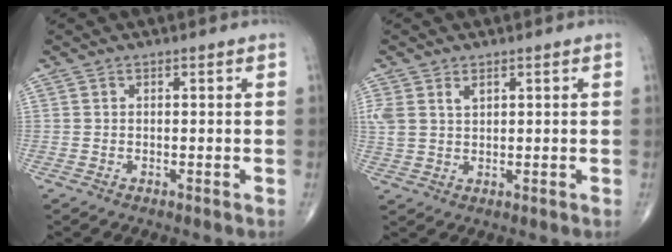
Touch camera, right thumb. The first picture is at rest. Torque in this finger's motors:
{"motor_torque": [0.03, 0.06, 0.38, 0.27, 0.02]}